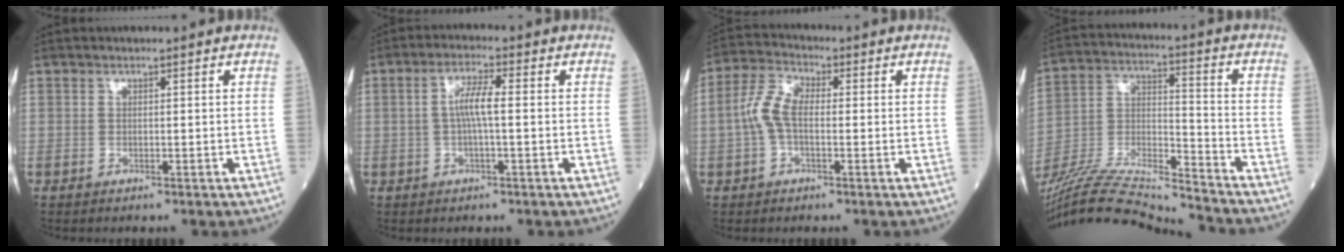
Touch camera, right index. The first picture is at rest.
{"total": 4.4, "force": [0.0, 0.4, 4.4], "torque": [-0.089, 0.008, -0.001]}
{"total": 5.8, "force": [-0.4, 2.7, 5.1], "torque": [-0.119, 0.018, -0.013]}
{"total": 20.0, "force": [-19.0, -0.5, 6.1], "torque": [-0.133, -0.007, -0.331]}